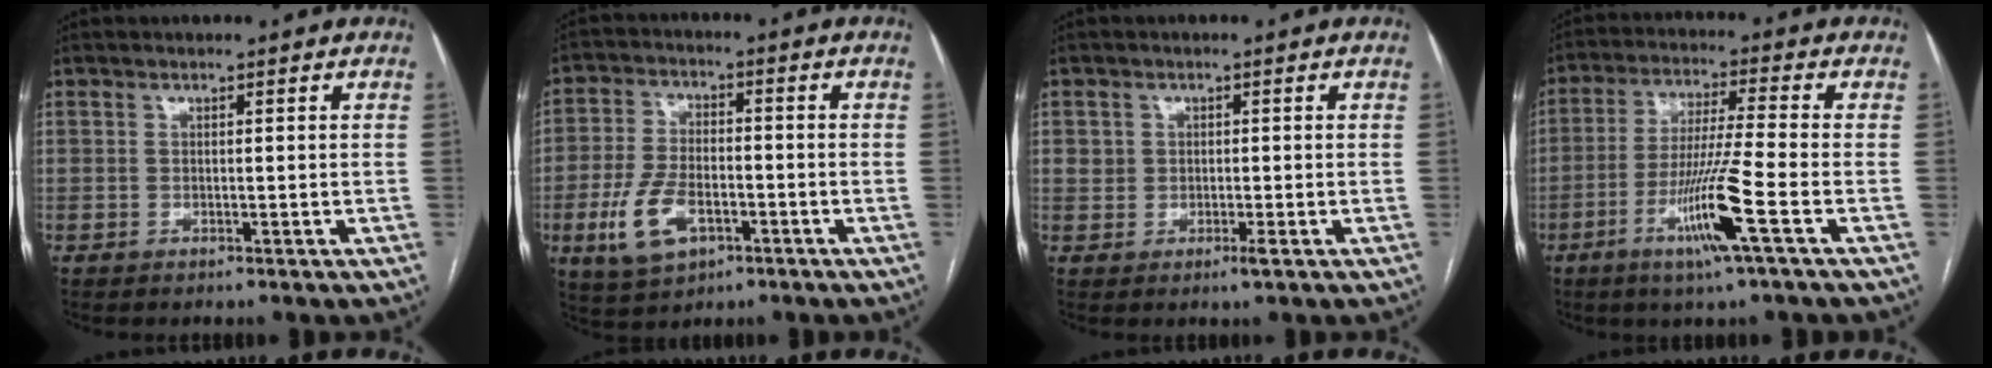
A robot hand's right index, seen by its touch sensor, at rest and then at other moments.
{"total": 9.5, "force": [-3.7, 5.1, 7.2], "torque": [-0.161, 0.001, -0.062]}
{"total": 2.1, "force": [-0.2, 1.4, 1.5], "torque": [-0.024, 0.002, 0.000]}
{"total": 11.6, "force": [-4.7, -1.2, 10.5], "torque": [-0.206, -0.019, -0.091]}